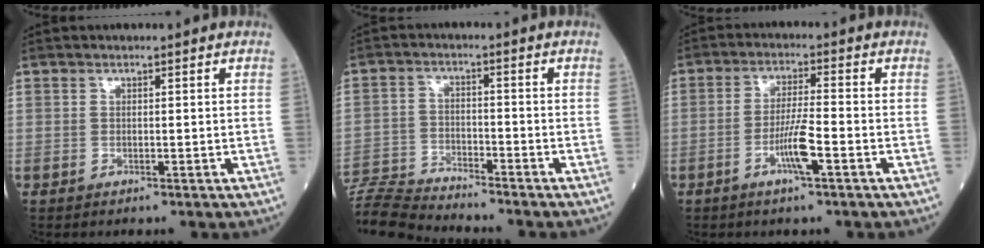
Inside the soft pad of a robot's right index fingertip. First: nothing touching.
{"total": 8.5, "force": [-8.5, -0.9, 0.1], "torque": [-0.002, -0.006, -0.164]}
{"total": 5.9, "force": [-2.4, 0.1, 5.4], "torque": [-0.104, -0.004, -0.047]}